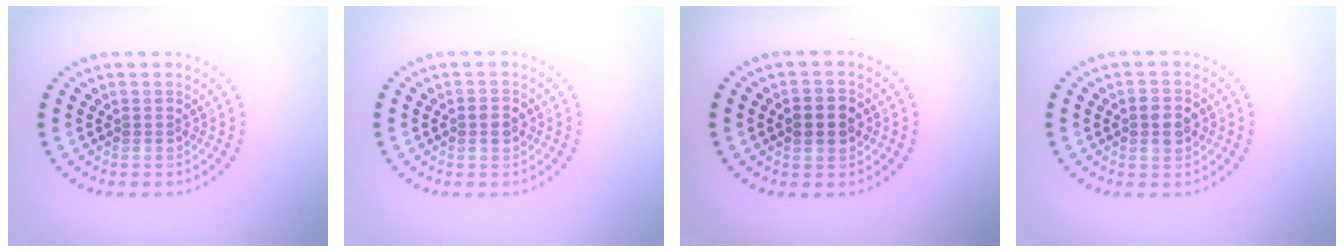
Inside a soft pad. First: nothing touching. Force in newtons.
{"total": 1.1, "press": 1.1, "slide": 0.1}
{"total": 2.5, "press": 2.5, "slide": 0.2}
{"total": 2.2, "press": 2.2, "slide": 0.1}